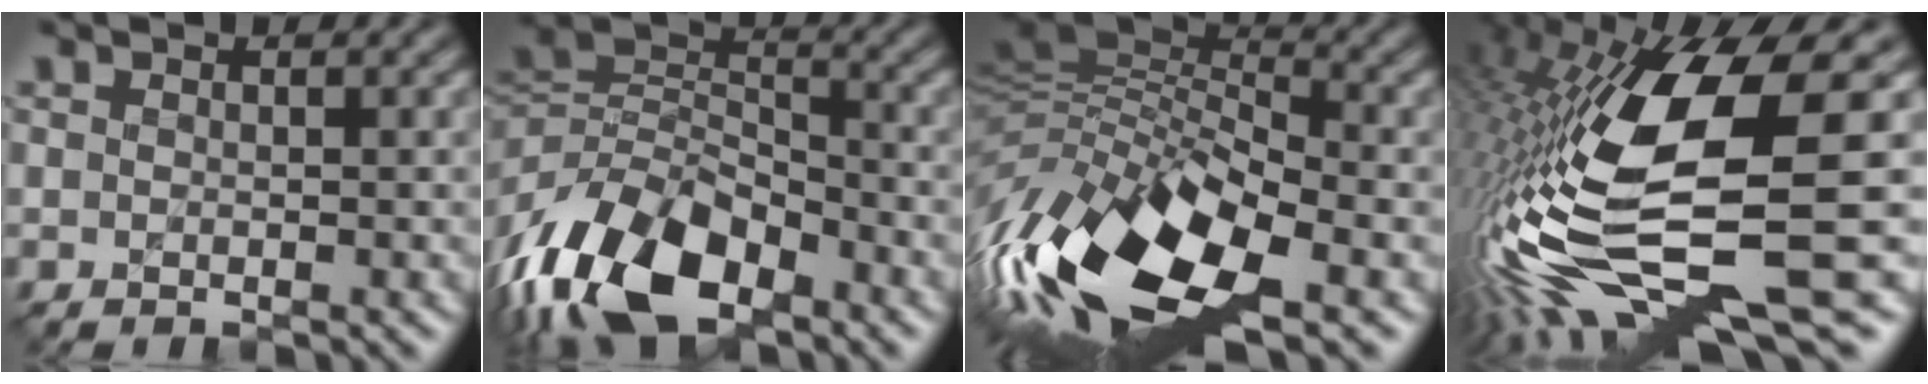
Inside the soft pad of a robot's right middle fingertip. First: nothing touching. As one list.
[{"total": 11.5, "force": [-6.2, 6.1, 7.5], "torque": [-0.146, 0.001, -0.123]}, {"total": 14.9, "force": [-6.9, 6.2, 11.7], "torque": [-0.237, 0.005, -0.127]}, {"total": 14.4, "force": [-1.9, 4.3, 13.7], "torque": [-0.286, -0.023, -0.013]}]